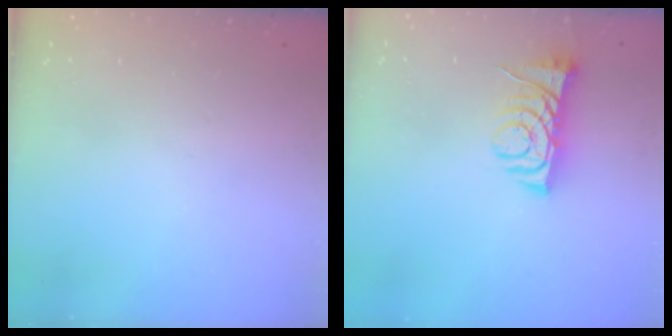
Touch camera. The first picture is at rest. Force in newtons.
{"total": 7.6, "press": 7.5, "slide": 1.0}